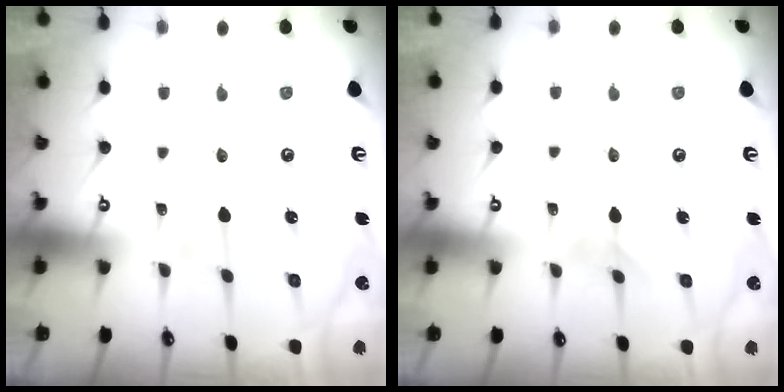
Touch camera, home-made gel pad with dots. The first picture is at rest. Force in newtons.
{"total": 2.4, "press": 2.4, "slide": 0.3}